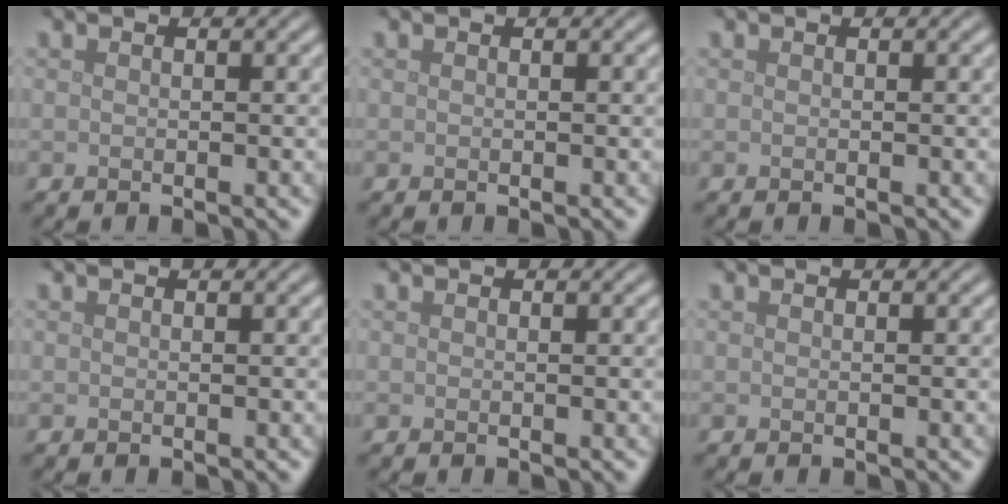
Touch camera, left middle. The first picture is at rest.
{"total": 0.0}
{"total": 0.0}
{"total": 0.0}
{"total": 0.0}
{"total": 0.0}